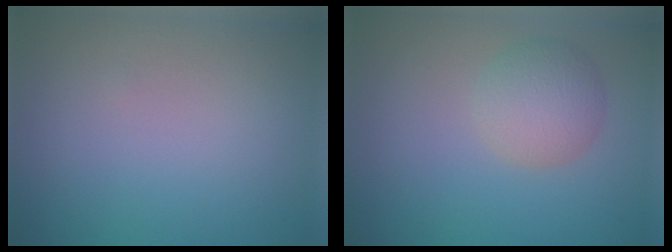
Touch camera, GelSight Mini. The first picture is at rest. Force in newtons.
{"total": 3.7, "press": 3.7, "slide": 0.1}